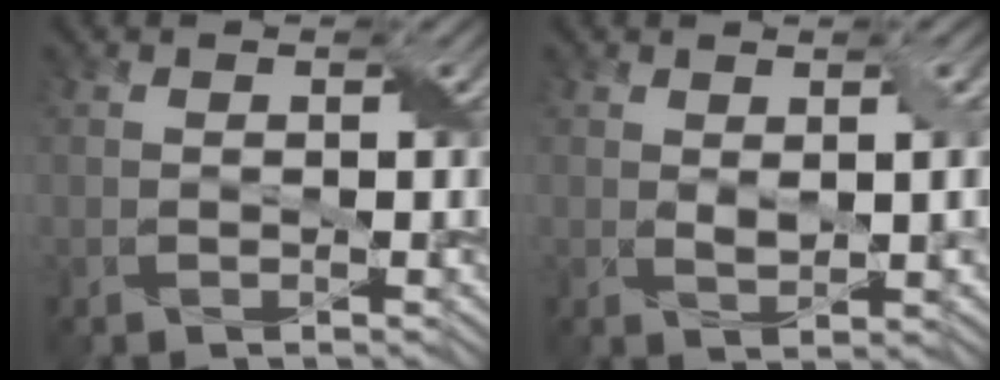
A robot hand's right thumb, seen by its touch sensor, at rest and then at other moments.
{"total": 2.7, "force": [1.0, 0.7, 2.4], "torque": [-0.049, 0.001, 0.021]}